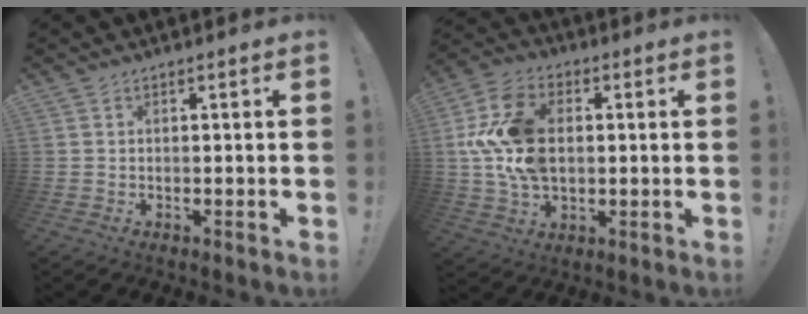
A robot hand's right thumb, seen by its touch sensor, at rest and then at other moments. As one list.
[{"total": 18.6, "force": [2.2, 13.1, 13.1], "torque": [-0.255, 0.003, 0.044]}]